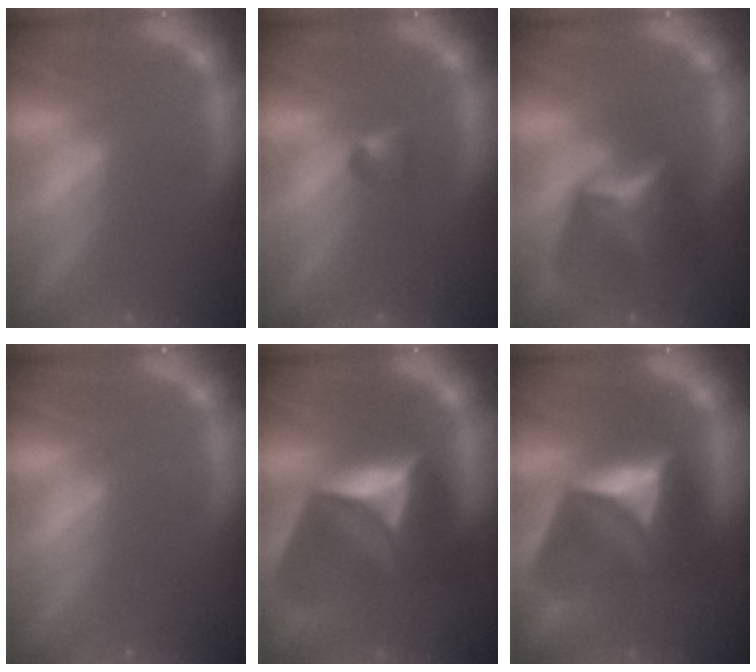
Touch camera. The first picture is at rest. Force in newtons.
{"total": 1.4}
{"total": 5.9}
{"total": 0.0}
{"total": 10.0}
{"total": 9.0}